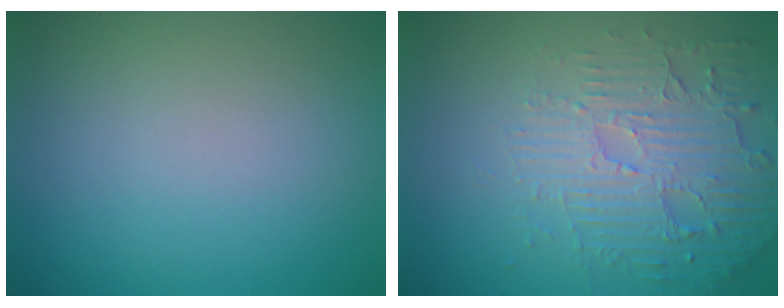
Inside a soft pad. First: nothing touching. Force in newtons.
{"total": 5.6, "press": 3.7, "slide": 4.2}